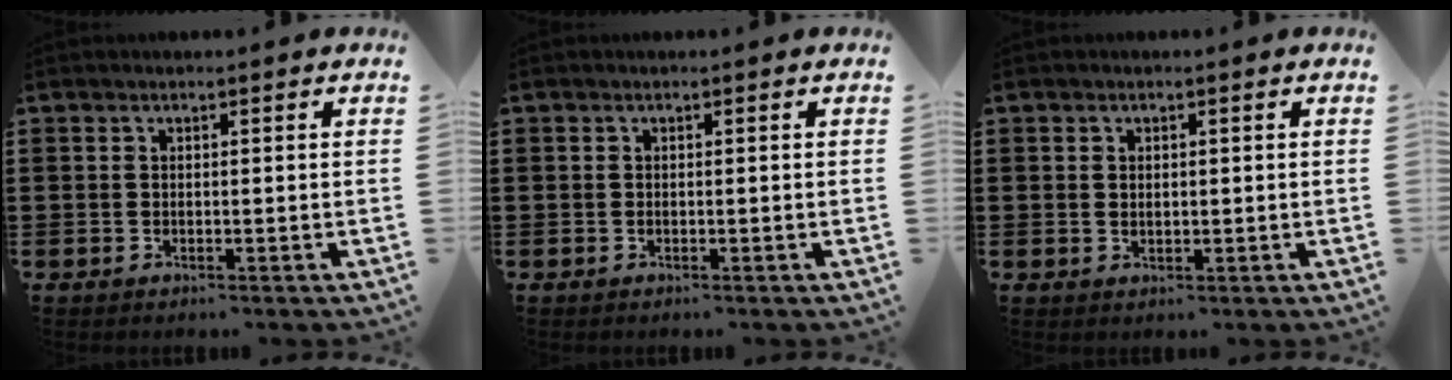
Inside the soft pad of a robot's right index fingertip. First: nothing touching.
{"total": 0.0}
{"total": 0.9, "force": [0.3, 0.6, 0.6], "torque": [-0.013, 0.006, 0.005]}